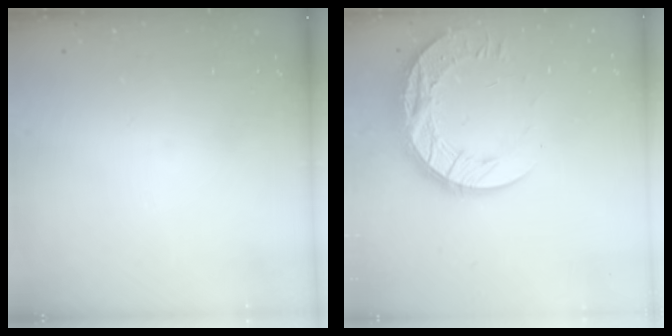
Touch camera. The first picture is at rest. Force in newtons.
{"total": 16.8, "press": 16.7, "slide": 1.7}